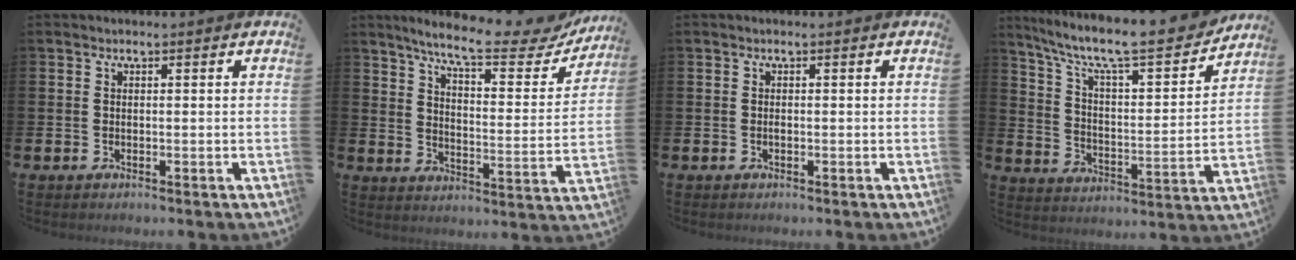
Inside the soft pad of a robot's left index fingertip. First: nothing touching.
{"total": 9.4, "force": [8.1, 1.5, 4.6], "torque": [-0.106, -0.050, 0.132]}
{"total": 0.0}
{"total": 9.9, "force": [8.6, 1.8, 4.7], "torque": [-0.121, -0.061, 0.140]}